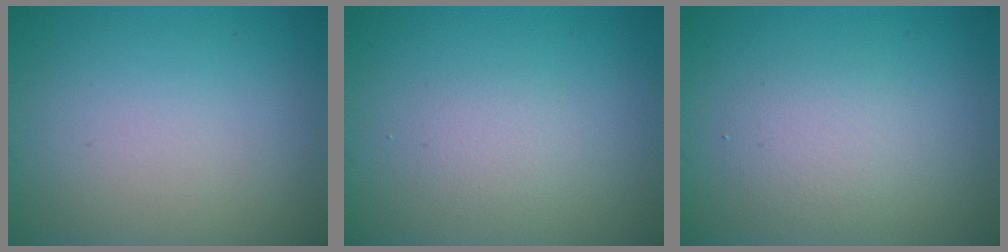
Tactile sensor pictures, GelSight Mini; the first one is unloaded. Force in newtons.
{"total": 1.3, "press": 1.3, "slide": 0.1}
{"total": 2.2, "press": 2.2, "slide": 0.0}